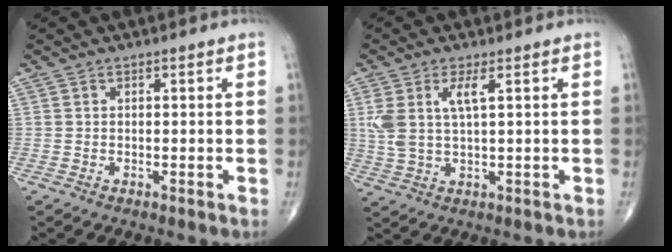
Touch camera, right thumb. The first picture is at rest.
{"total": 5.4, "force": [1.7, 1.6, 4.9], "torque": [-0.126, -0.006, 0.043]}